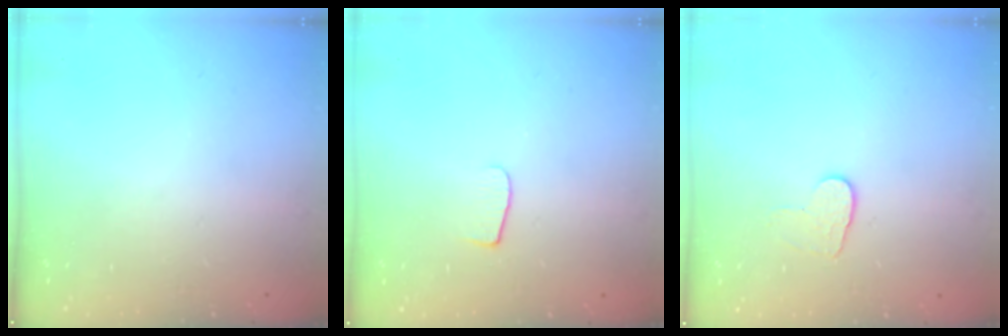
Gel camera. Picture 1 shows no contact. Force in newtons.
{"total": 6.0, "press": 6.0, "slide": 0.6}
{"total": 5.3, "press": 5.3, "slide": 0.5}